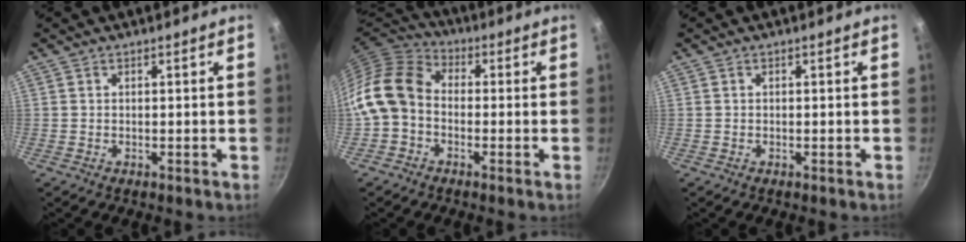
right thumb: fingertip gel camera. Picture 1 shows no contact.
{"total": 12.4, "force": [-2.4, 9.5, 7.7], "torque": [-0.136, 0.044, -0.072]}
{"total": 0.0}